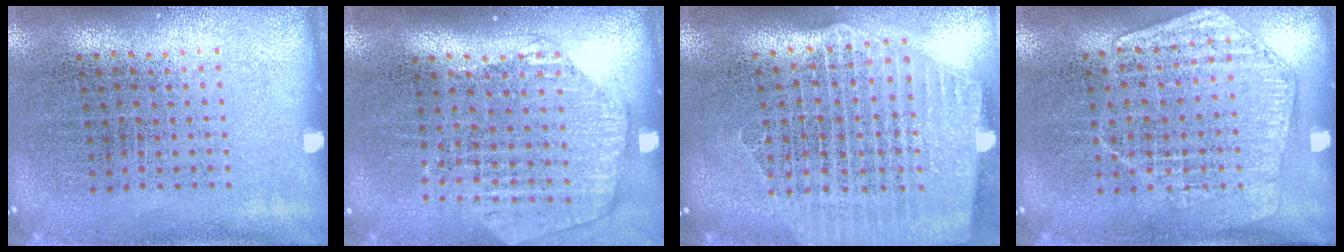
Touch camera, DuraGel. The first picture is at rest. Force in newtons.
{"total": 1.6, "press": 1.5, "slide": 0.7}
{"total": 2.6, "press": 2.2, "slide": 1.3}
{"total": 1.4, "press": 1.4, "slide": 0.3}